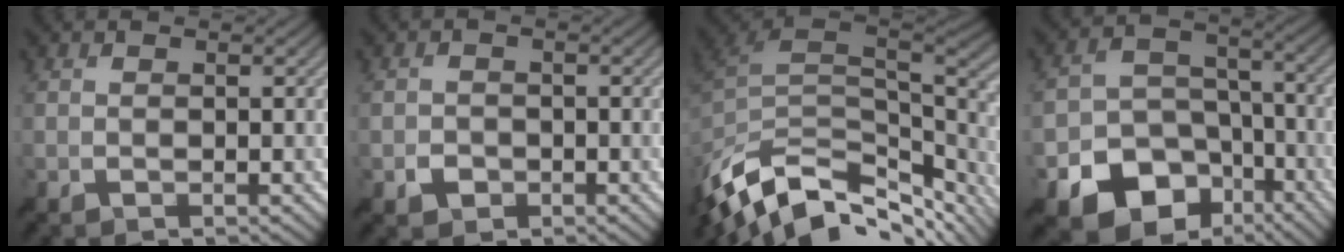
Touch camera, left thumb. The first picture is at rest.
{"total": 1.4, "force": [-0.4, 1.3, 0.5], "torque": [-0.005, -0.001, -0.010]}
{"total": 13.5, "force": [-7.3, 6.7, 9.1], "torque": [-0.219, -0.015, -0.122]}
{"total": 13.7, "force": [-7.6, 10.1, 5.3], "torque": [-0.119, -0.033, -0.112]}